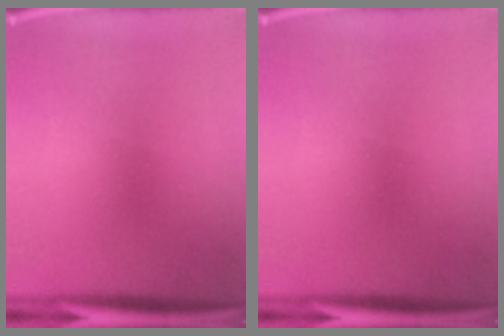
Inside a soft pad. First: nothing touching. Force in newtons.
{"total": 0.0}